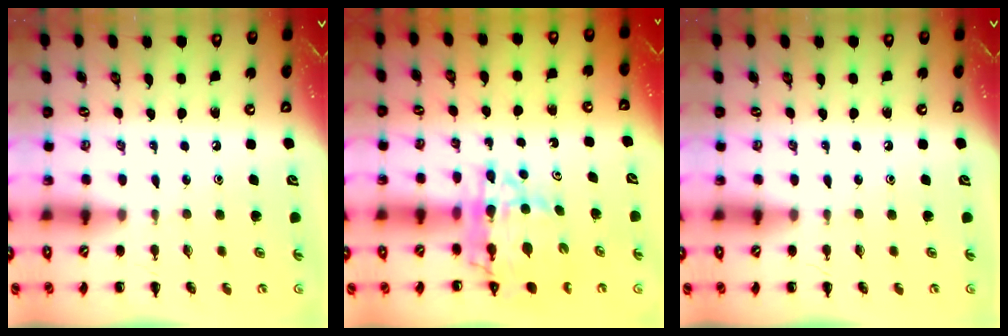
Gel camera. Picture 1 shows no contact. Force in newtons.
{"total": 9.8, "press": 9.3, "slide": 3.0}
{"total": 0.0}